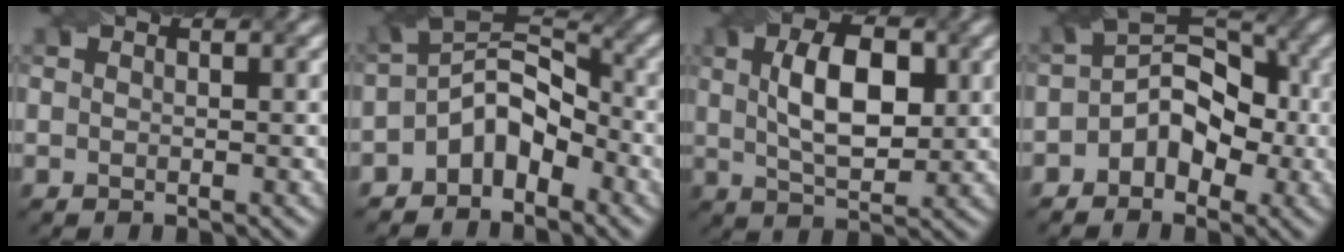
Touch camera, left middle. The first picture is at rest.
{"total": 5.9, "force": [-3.0, 3.5, 3.7], "torque": [-0.049, 0.011, -0.066]}
{"total": 6.8, "force": [1.3, 3.4, 5.8], "torque": [-0.101, 0.009, 0.023]}
{"total": 5.6, "force": [-1.5, 4.0, 3.6], "torque": [-0.031, 0.015, -0.032]}